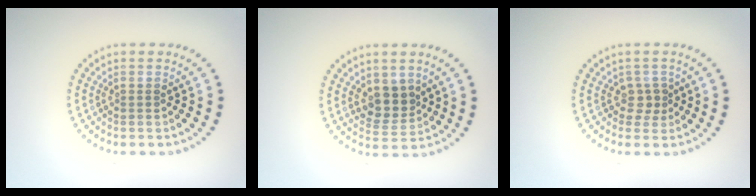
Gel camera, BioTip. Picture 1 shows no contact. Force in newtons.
{"total": 2.9, "press": 2.5, "slide": 1.4}
{"total": 1.4, "press": 1.1, "slide": 0.9}